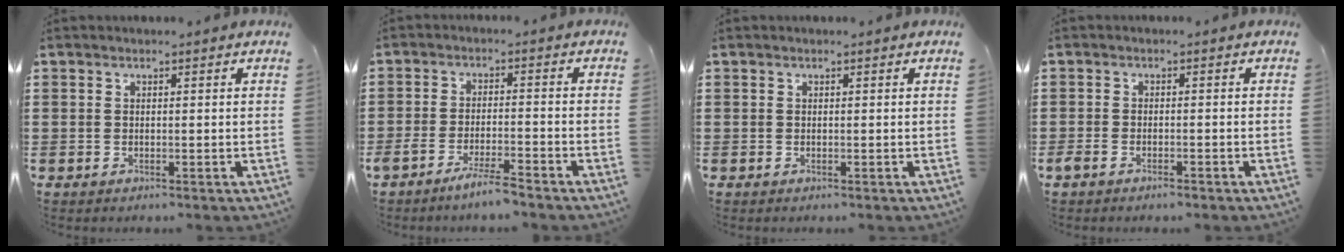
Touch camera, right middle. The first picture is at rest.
{"total": 4.2, "force": [-3.4, 0.2, 2.4], "torque": [-0.053, -0.006, -0.066]}
{"total": 0.0}
{"total": 1.6, "force": [-1.2, 0.5, 0.9], "torque": [-0.025, -0.004, -0.025]}